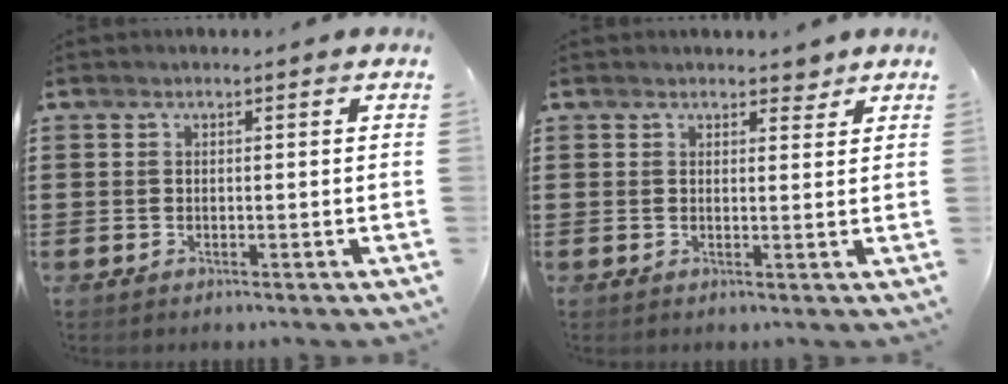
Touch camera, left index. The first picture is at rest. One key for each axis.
{"total": 2.5, "fx": 2.1, "fy": 1.1, "fz": 0.7, "tx": -0.003, "ty": -0.001, "tz": 0.035}